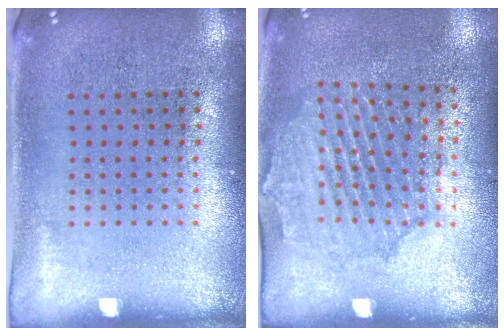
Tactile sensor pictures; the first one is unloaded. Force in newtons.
{"total": 1.6, "press": 1.6, "slide": 0.3}